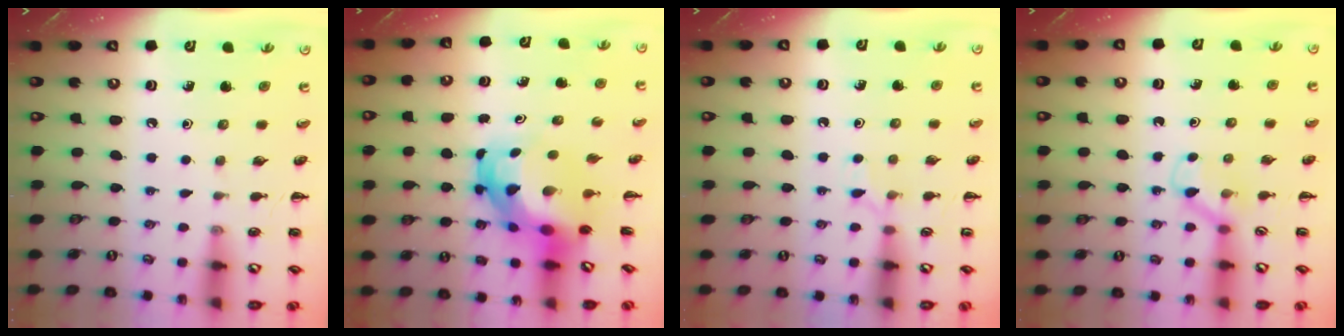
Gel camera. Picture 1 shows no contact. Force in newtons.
{"total": 6.9, "press": 6.7, "slide": 1.8}
{"total": 5.8, "press": 5.5, "slide": 1.9}
{"total": 2.9, "press": 2.7, "slide": 1.1}